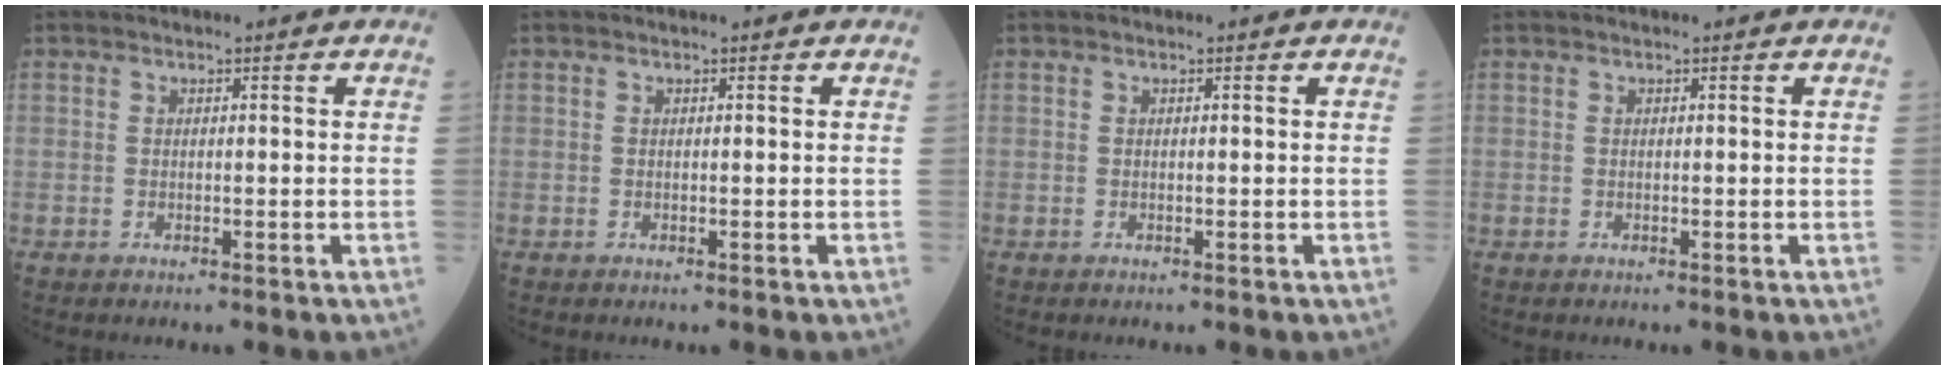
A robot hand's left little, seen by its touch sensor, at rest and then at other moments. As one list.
[{"total": 0.0}, {"total": 0.0}, {"total": 0.0}]